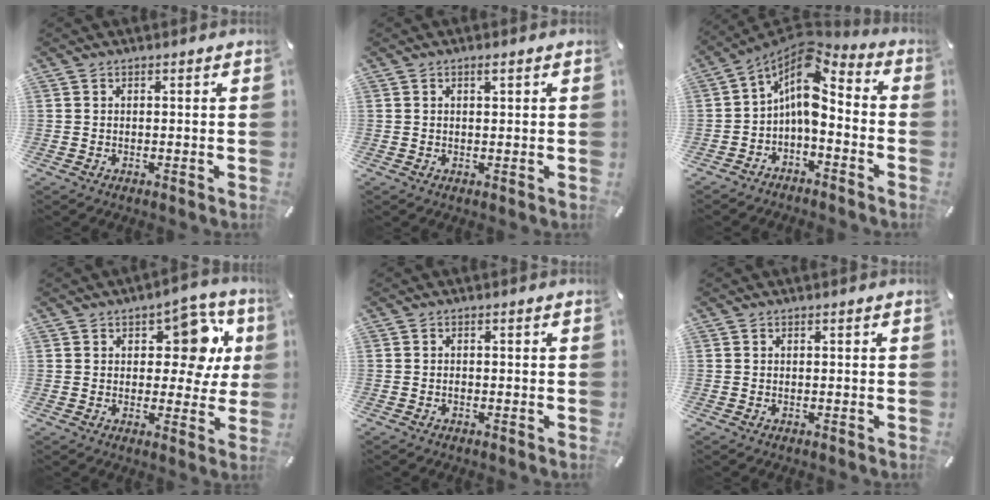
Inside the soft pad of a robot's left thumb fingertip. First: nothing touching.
{"total": 1.3, "force": [0.6, 0.4, 1.0], "torque": [-0.022, 0.001, 0.010]}
{"total": 11.3, "force": [0.2, 6.6, 9.2], "torque": [-0.178, -0.018, -0.004]}
{"total": 12.7, "force": [4.3, 7.4, 9.4], "torque": [-0.107, -0.023, 0.069]}
{"total": 0.9, "force": [-0.4, 0.5, 0.6], "torque": [-0.013, -0.001, -0.007]}
{"total": 0.0}